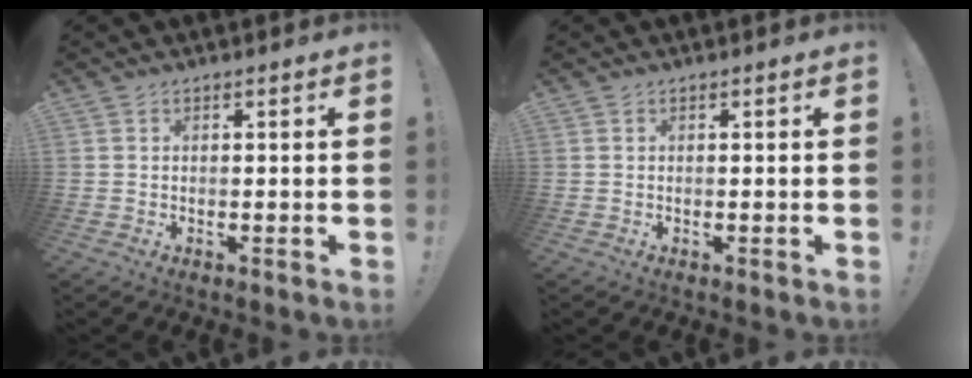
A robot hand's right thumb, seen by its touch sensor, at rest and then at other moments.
{"total": 0.0}